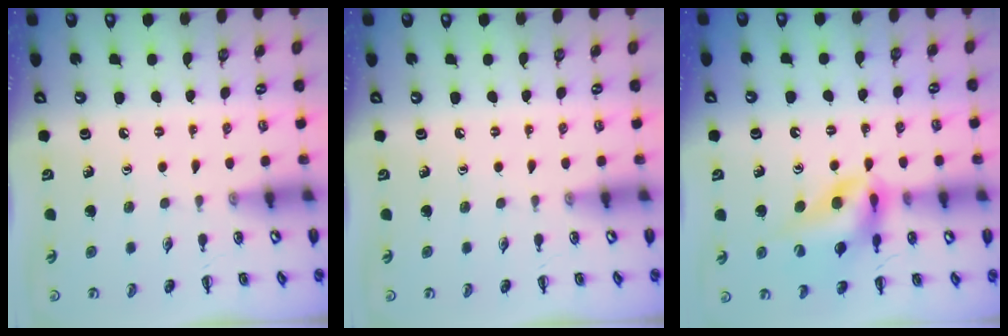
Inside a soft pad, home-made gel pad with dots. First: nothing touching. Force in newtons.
{"total": 0.0}
{"total": 11.5, "press": 11.0, "slide": 3.6}